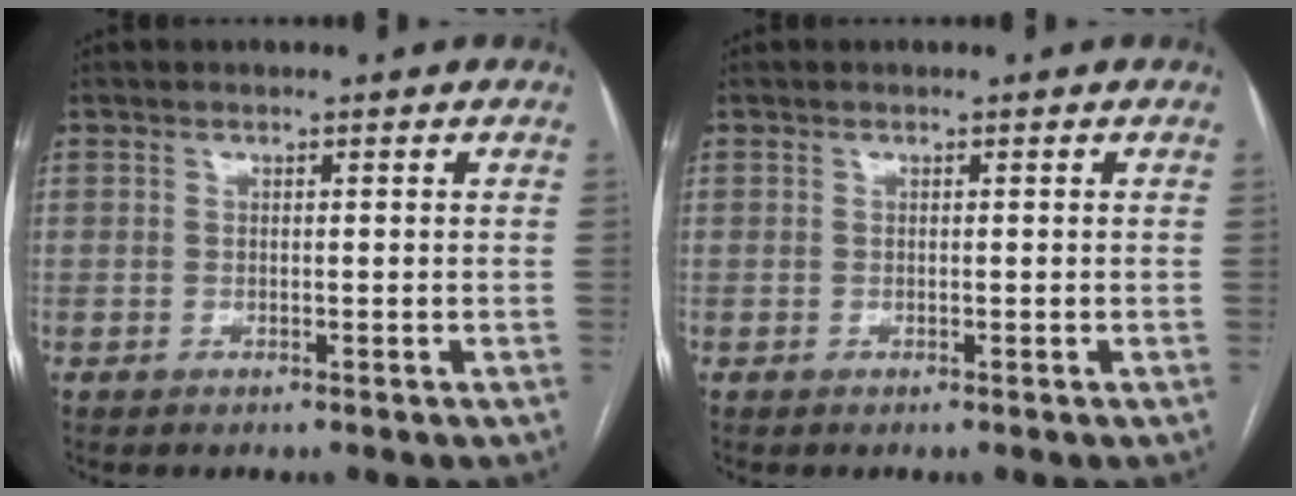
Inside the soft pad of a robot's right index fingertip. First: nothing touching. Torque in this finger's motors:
{"motor_torque": [0.01, 0.00, 0.00, 0.00]}